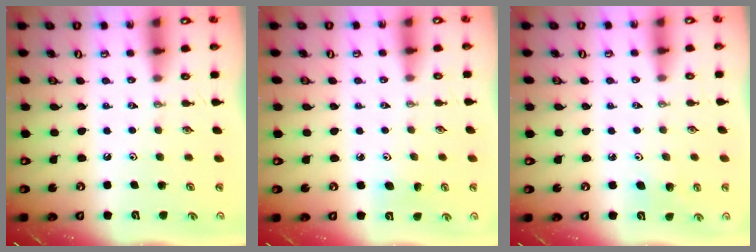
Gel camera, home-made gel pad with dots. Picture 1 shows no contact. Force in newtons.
{"total": 4.7, "press": 4.6, "slide": 0.5}
{"total": 4.4, "press": 4.0, "slide": 1.8}